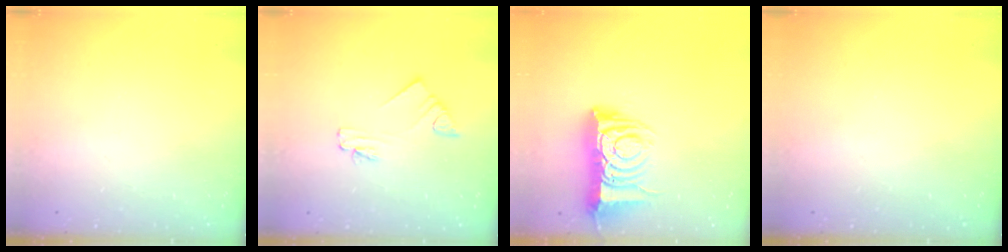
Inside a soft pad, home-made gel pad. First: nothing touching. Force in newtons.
{"total": 1.9, "press": 1.9, "slide": 0.1}
{"total": 11.7, "press": 11.6, "slide": 1.0}
{"total": 0.0}